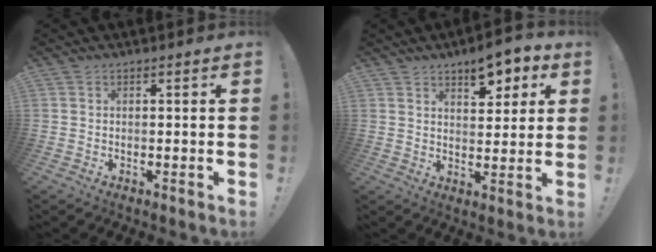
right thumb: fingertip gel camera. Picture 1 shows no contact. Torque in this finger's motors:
{"motor_torque": [0.03, 0.08, 0.45, 0.65, 0.10]}